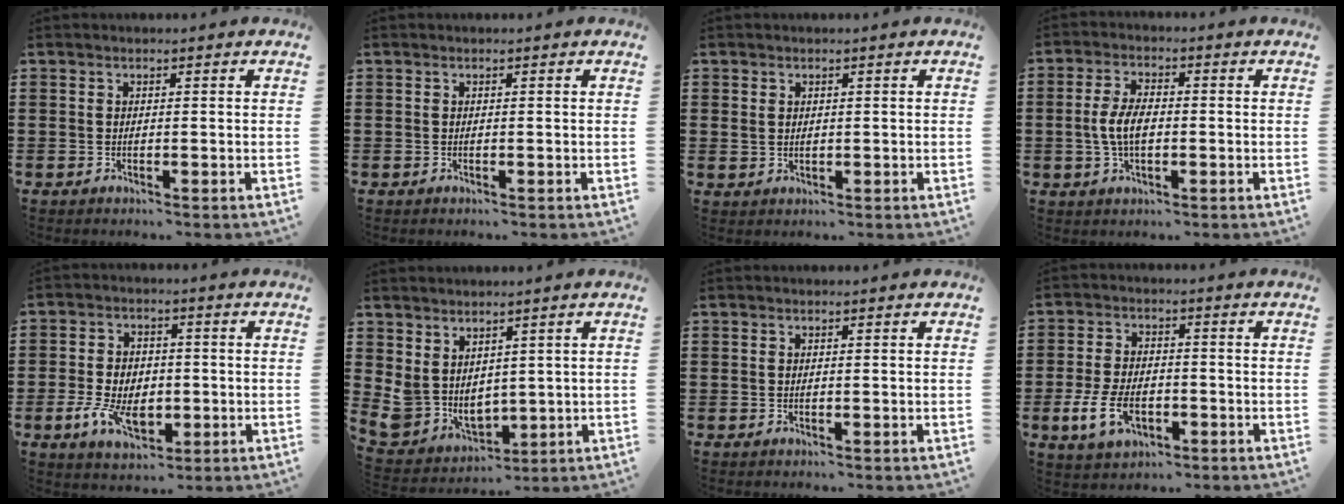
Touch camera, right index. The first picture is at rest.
{"total": 0.0}
{"total": 1.2, "force": [0.8, 0.8, 0.4], "torque": [-0.010, 0.004, 0.016]}
{"total": 5.3, "force": [-0.5, 2.7, 4.6], "torque": [-0.106, -0.001, -0.015]}
{"total": 7.3, "force": [-1.9, 4.9, 5.1], "torque": [-0.118, 0.007, -0.038]}
{"total": 4.3, "force": [2.3, 3.4, 1.4], "torque": [-0.075, -0.021, 0.038]}
{"total": 0.0}
{"total": 6.5, "force": [-2.3, 3.8, 4.8], "torque": [-0.115, -0.003, -0.048]}